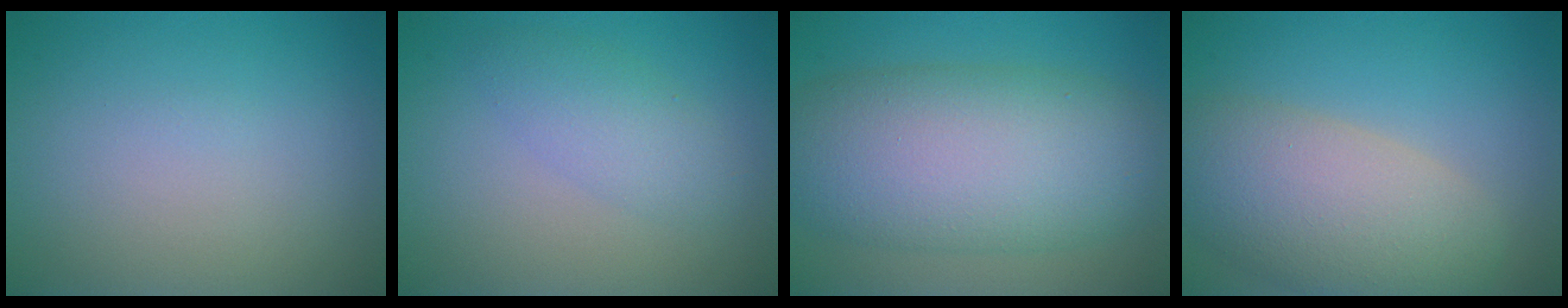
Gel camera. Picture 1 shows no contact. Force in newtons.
{"total": 2.7, "press": 2.7, "slide": 0.0}
{"total": 11.2, "press": 11.2, "slide": 0.4}
{"total": 7.8, "press": 7.8, "slide": 0.5}